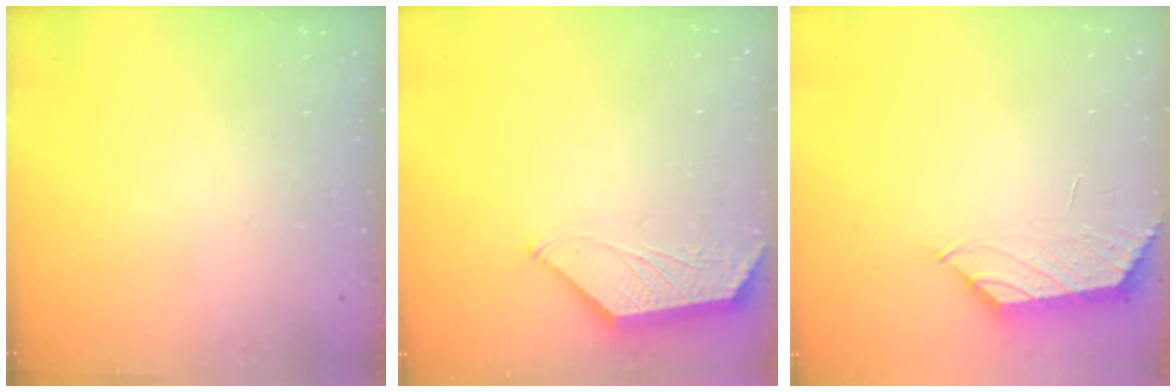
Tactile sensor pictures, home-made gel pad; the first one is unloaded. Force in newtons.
{"total": 0.8, "press": 0.7, "slide": 0.1}
{"total": 1.1, "press": 1.0, "slide": 0.5}